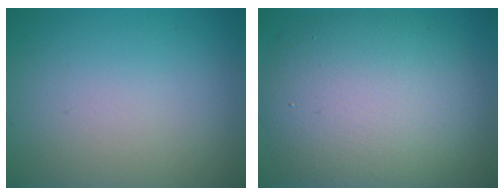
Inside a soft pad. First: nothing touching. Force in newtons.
{"total": 10.4, "press": 10.3, "slide": 1.1}